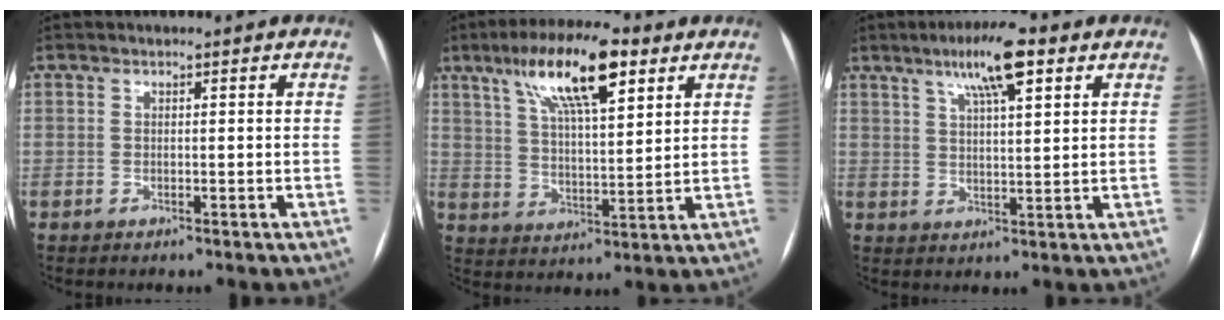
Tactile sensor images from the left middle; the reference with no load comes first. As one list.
[{"total": 13.8, "force": [7.5, 3.4, 11.0], "torque": [-0.195, 0.018, 0.131]}, {"total": 8.5, "force": [4.9, 1.3, 6.9], "torque": [-0.121, 0.015, 0.078]}]